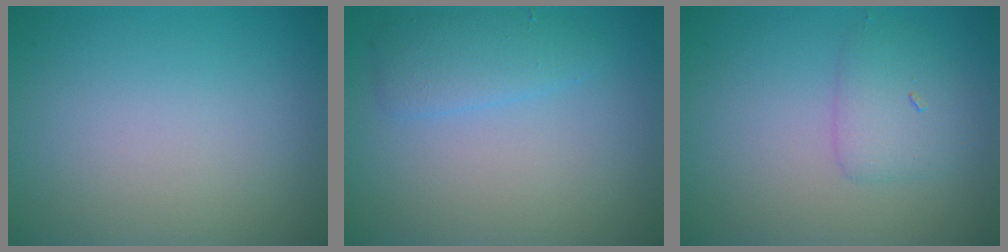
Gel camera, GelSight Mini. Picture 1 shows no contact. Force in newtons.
{"total": 2.3, "press": 2.3, "slide": 0.0}
{"total": 2.3, "press": 2.3, "slide": 0.1}